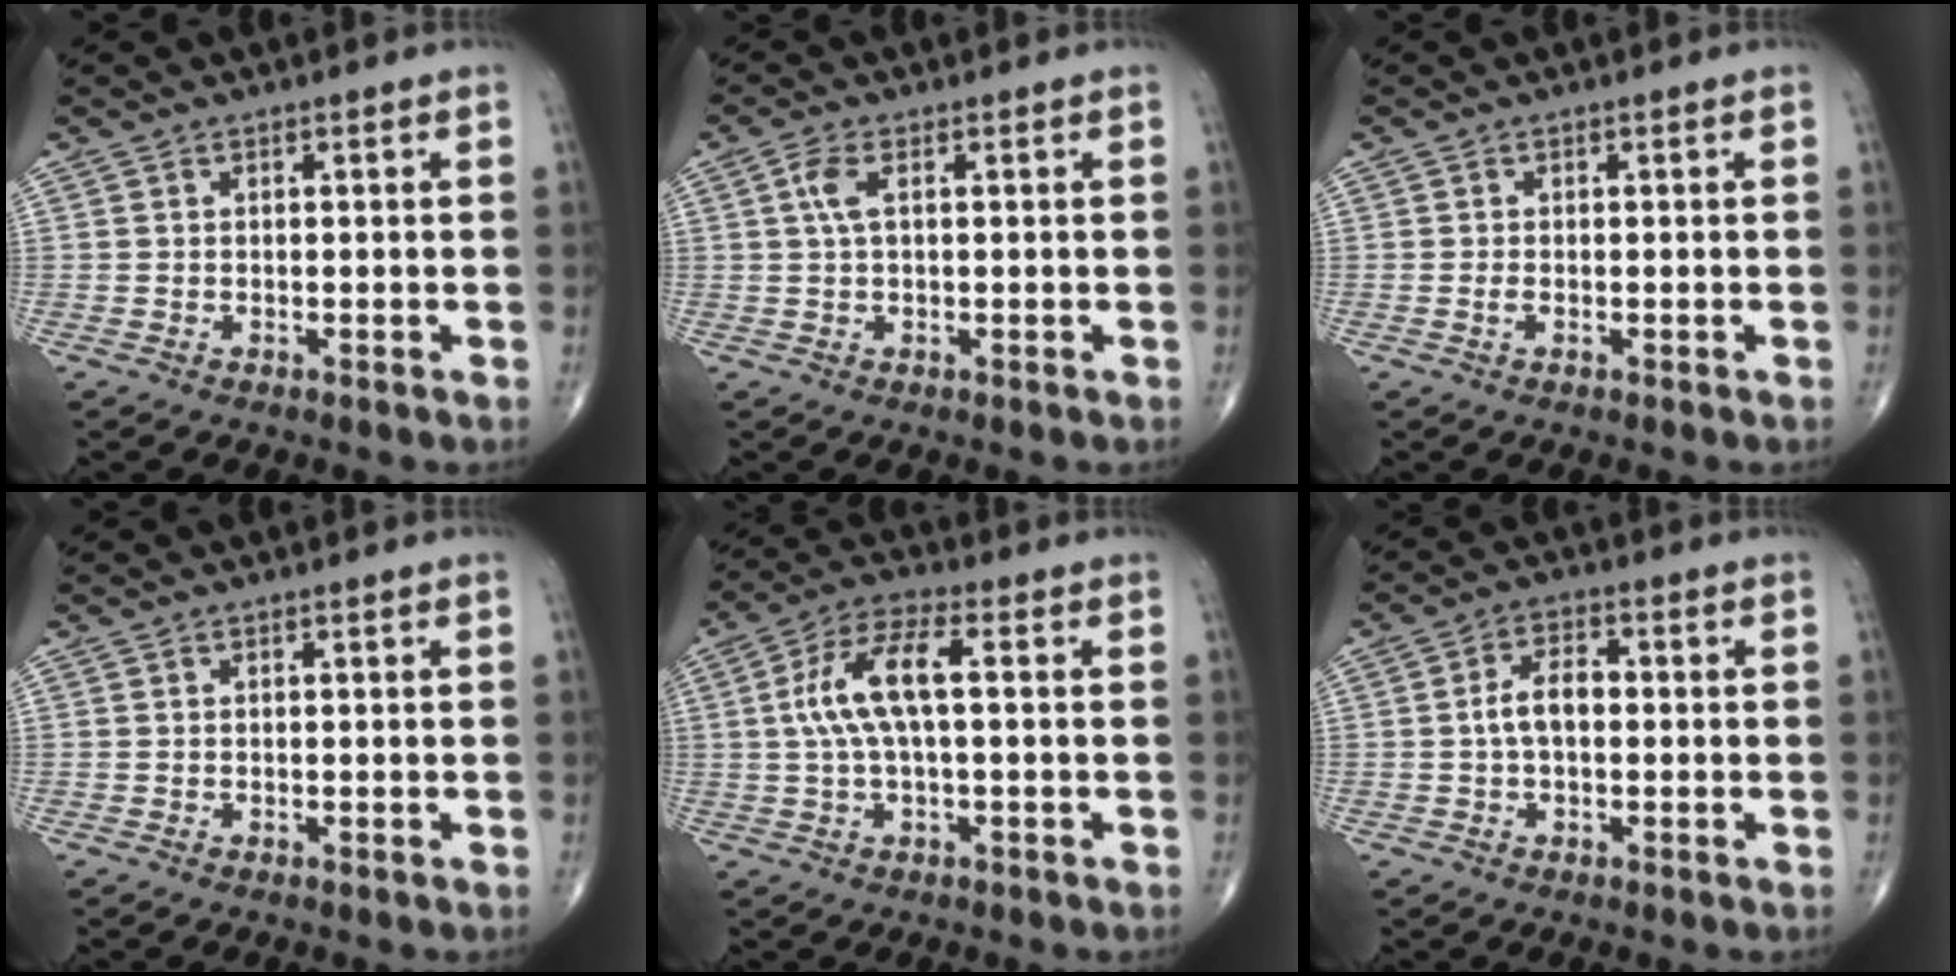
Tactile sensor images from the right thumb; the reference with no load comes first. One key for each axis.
{"total": 3.2, "fx": 0.9, "fy": 1.3, "fz": 2.8, "tx": -0.071, "ty": 0.007, "tz": 0.016}
{"total": 0.8, "fx": -0.2, "fy": 0.4, "fz": 0.7, "tx": -0.014, "ty": -0.001, "tz": -0.005}
{"total": 0.0}
{"total": 10.2, "fx": 1.0, "fy": 3.7, "fz": 9.5, "tx": -0.203, "ty": 0.030, "tz": 0.016}
{"total": 5.3, "fx": -0.2, "fy": 3.0, "fz": 4.4, "tx": -0.082, "ty": 0.019, "tz": -0.009}